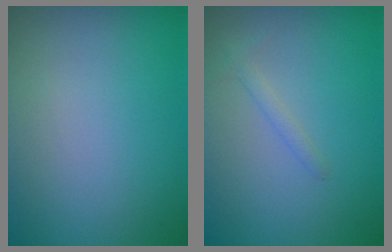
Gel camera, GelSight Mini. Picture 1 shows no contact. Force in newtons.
{"total": 1.1, "press": 1.1, "slide": 0.1}